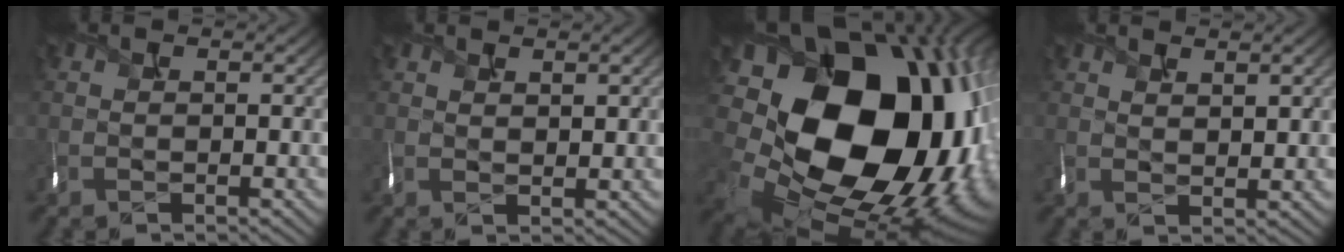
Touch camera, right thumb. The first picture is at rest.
{"total": 2.1, "force": [1.3, 0.7, 1.4], "torque": [-0.032, -0.001, 0.030]}
{"total": 21.5, "force": [0.8, 16.1, 14.2], "torque": [-0.296, -0.056, 0.061]}
{"total": 2.6, "force": [1.8, 0.7, 1.8], "torque": [-0.038, -0.002, 0.040]}